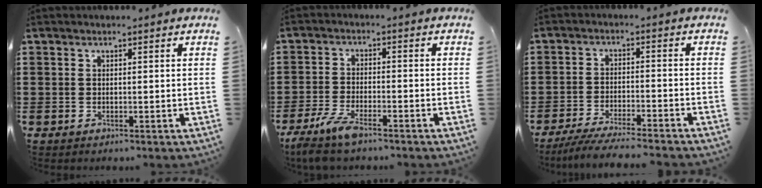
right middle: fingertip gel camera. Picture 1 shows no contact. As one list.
[{"total": 4.8, "force": [-3.7, 0.8, 2.9], "torque": [-0.075, -0.011, -0.076]}, {"total": 4.7, "force": [-4.4, -0.3, 1.7], "torque": [-0.035, -0.013, -0.085]}]